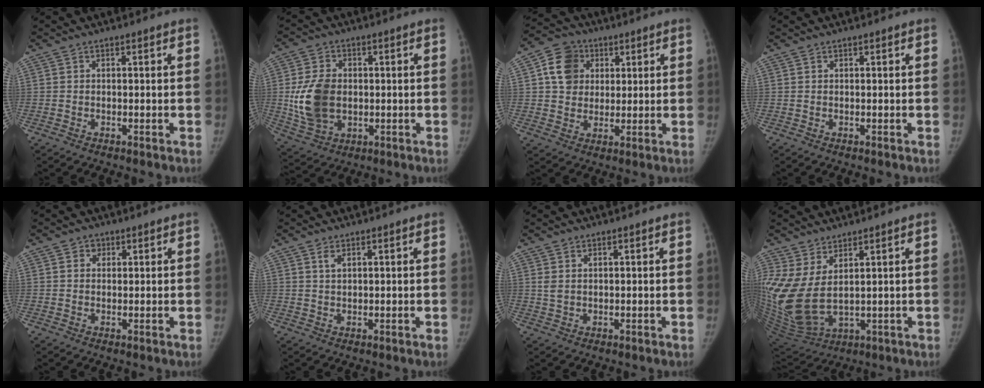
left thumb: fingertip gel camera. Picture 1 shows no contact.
{"total": 11.9, "force": [0.0, 8.5, 8.2], "torque": [-0.144, -0.002, 0.011]}
{"total": 9.6, "force": [2.8, 8.3, 4.2], "torque": [-0.048, -0.003, 0.042]}
{"total": 0.0}
{"total": 2.1, "force": [1.0, 1.8, 0.5], "torque": [0.009, -0.003, 0.010]}
{"total": 2.0, "force": [1.2, 1.0, 1.2], "torque": [-0.021, -0.005, 0.027]}
{"total": 1.8, "force": [1.0, 1.1, 1.1], "torque": [-0.022, -0.001, 0.027]}
{"total": 13.3, "force": [3.5, 6.5, 11.0], "torque": [-0.251, -0.031, 0.095]}